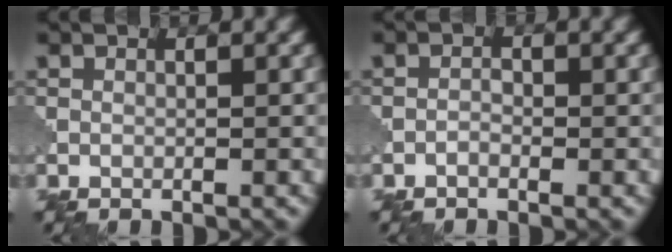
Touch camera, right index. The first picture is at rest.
{"total": 0.9, "force": [-0.6, 0.4, 0.5], "torque": [-0.009, 0.002, -0.014]}